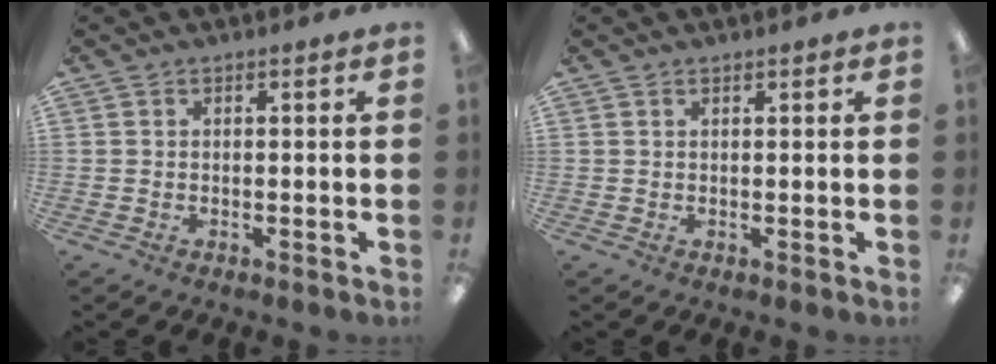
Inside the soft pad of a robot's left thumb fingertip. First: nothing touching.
{"total": 0.6, "force": [0.5, 0.2, 0.3], "torque": [-0.008, 0.002, 0.009]}